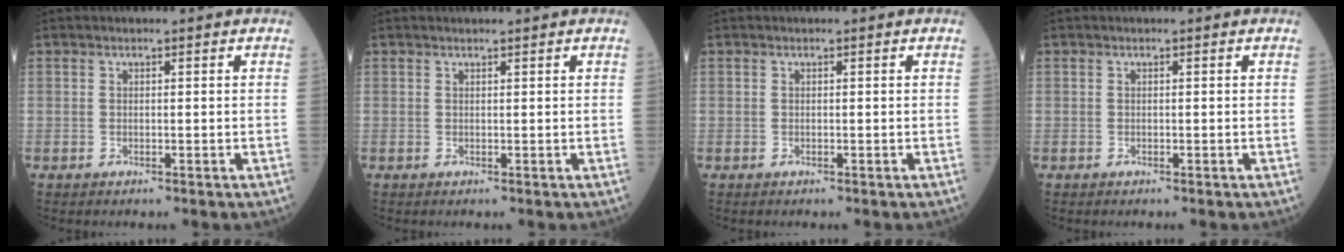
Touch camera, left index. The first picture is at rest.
{"total": 1.0, "force": [0.9, 0.0, 0.4], "torque": [-0.002, 0.008, 0.014]}
{"total": 0.0}
{"total": 0.0}